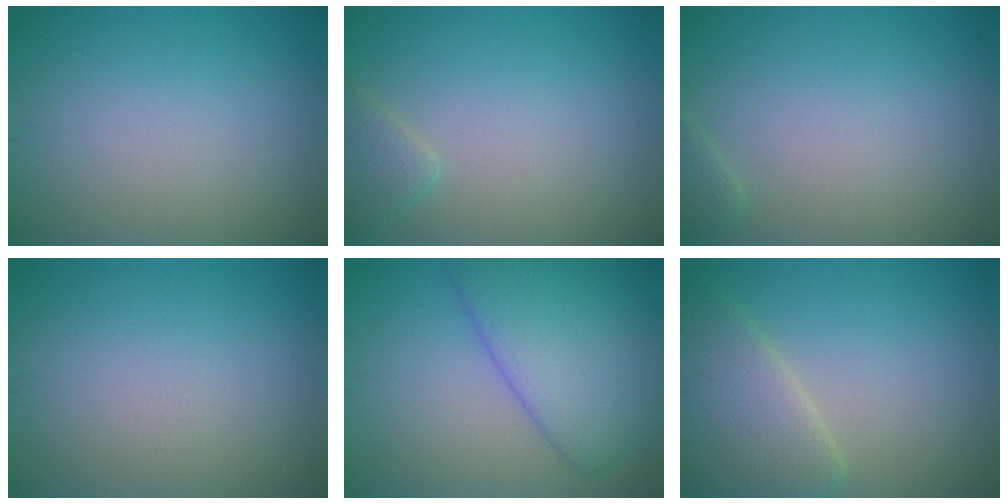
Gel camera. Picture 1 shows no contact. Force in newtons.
{"total": 1.9, "press": 1.9, "slide": 0.1}
{"total": 0.9, "press": 0.9, "slide": 0.1}
{"total": 0.0}
{"total": 8.0, "press": 8.0, "slide": 0.3}
{"total": 5.2, "press": 5.2, "slide": 0.3}